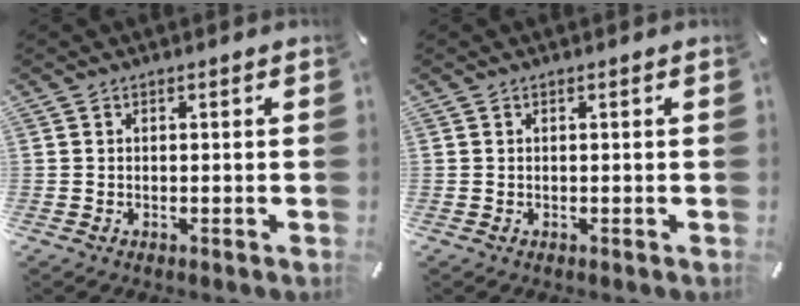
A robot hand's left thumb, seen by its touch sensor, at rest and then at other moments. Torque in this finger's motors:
{"motor_torque": [-0.17, -0.09, -0.06, 0.01, 0.00]}